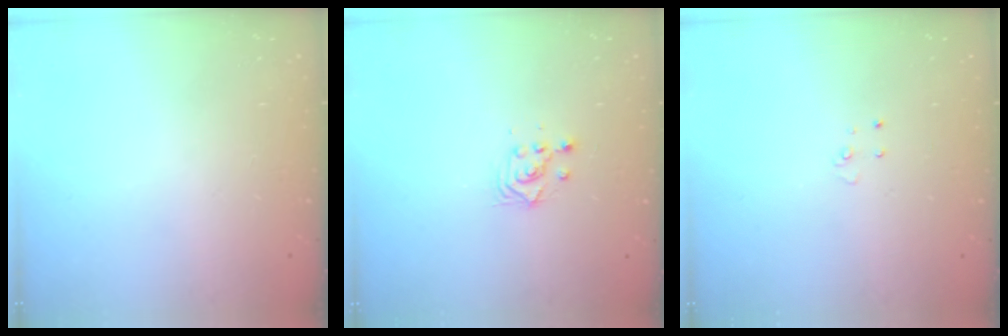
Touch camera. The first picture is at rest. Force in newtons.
{"total": 2.8, "press": 2.8, "slide": 0.2}
{"total": 2.7, "press": 2.7, "slide": 0.2}